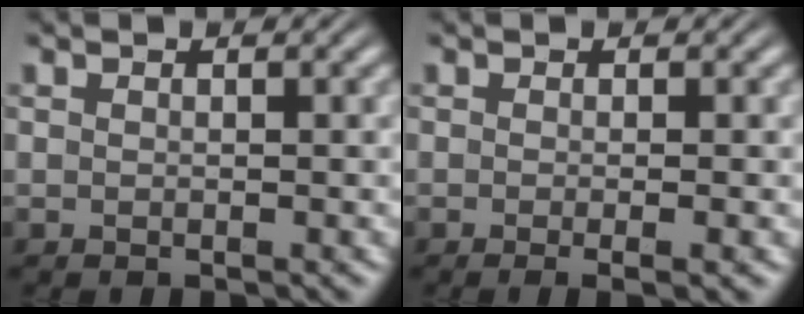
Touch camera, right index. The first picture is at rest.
{"total": 1.7, "force": [-1.1, 0.0, 1.3], "torque": [-0.020, -0.002, -0.017]}